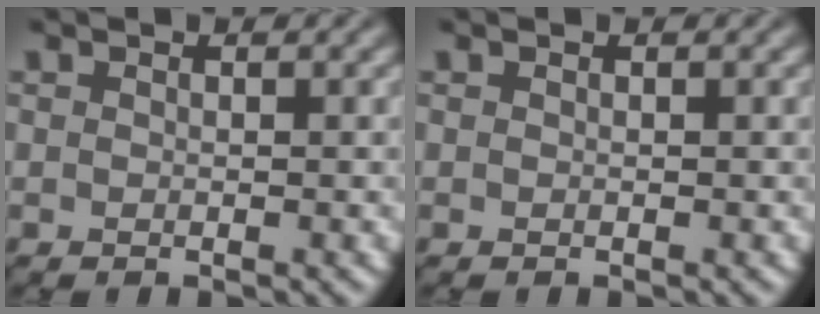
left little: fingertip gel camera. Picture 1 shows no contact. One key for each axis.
{"total": 0.0}